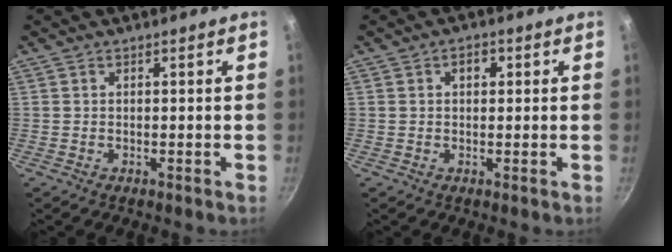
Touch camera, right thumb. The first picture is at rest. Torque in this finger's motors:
{"motor_torque": [0.32, 0.96, 0.43, -0.03, -0.01]}